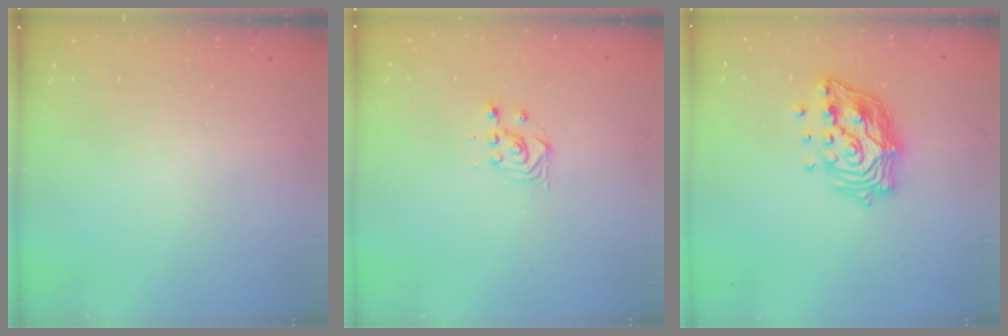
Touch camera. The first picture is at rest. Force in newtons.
{"total": 3.3, "press": 3.2, "slide": 0.4}
{"total": 14.9, "press": 14.8, "slide": 1.7}